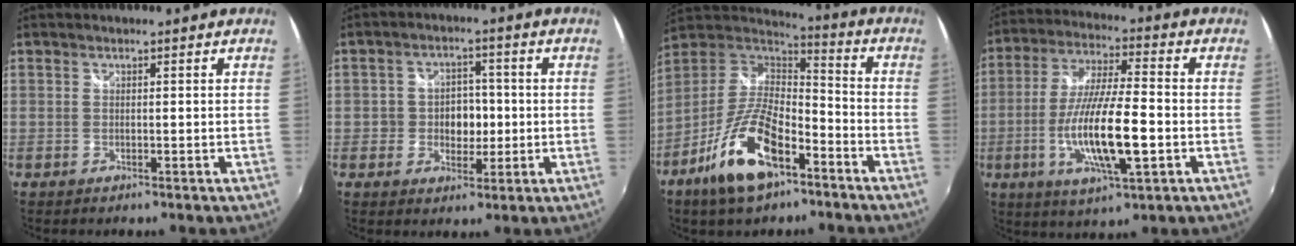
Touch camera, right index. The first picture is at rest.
{"total": 6.0, "force": [-0.9, 5.0, 3.1], "torque": [-0.051, 0.008, -0.011]}
{"total": 17.7, "force": [-9.6, 7.4, 13.0], "torque": [-0.267, -0.021, -0.176]}
{"total": 15.4, "force": [-4.0, 3.0, 14.6], "torque": [-0.289, -0.015, -0.071]}